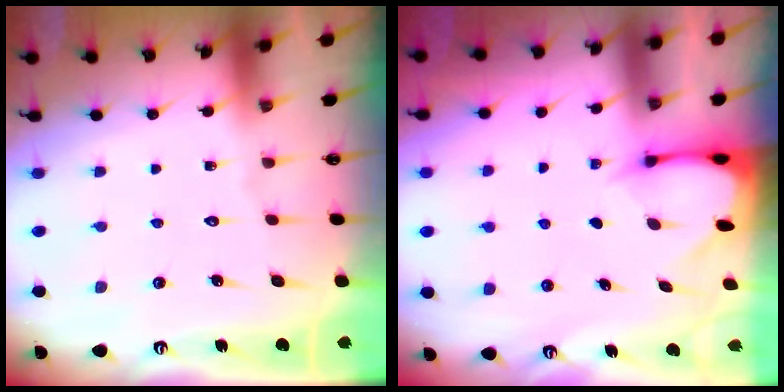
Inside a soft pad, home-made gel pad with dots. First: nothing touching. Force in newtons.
{"total": 2.6, "press": 2.5, "slide": 0.3}